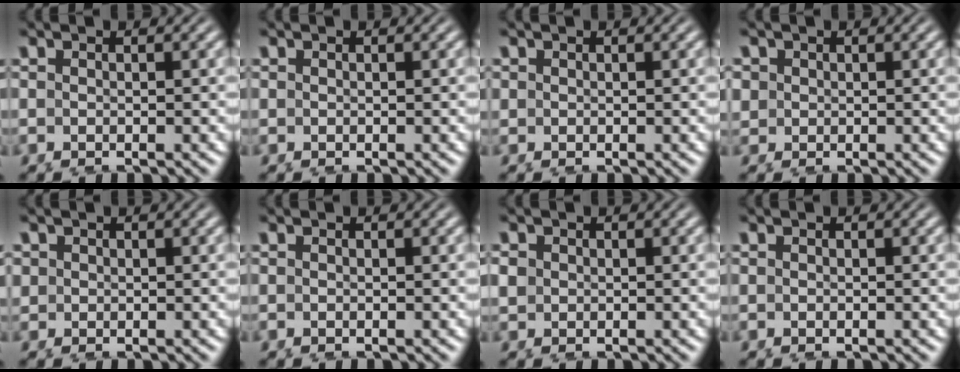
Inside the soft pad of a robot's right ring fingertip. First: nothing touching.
{"total": 0.0}
{"total": 0.6, "force": [0.1, 0.5, -0.2], "torque": [-0.001, -0.008, 0.009]}
{"total": 2.3, "force": [0.3, 2.2, 0.6], "torque": [-0.025, -0.016, 0.015]}
{"total": 1.6, "force": [0.3, 1.6, 0.2], "torque": [-0.016, -0.014, 0.014]}
{"total": 0.0}
{"total": 1.5, "force": [0.0, 1.4, 0.4], "torque": [-0.023, -0.013, 0.010]}
{"total": 0.0}